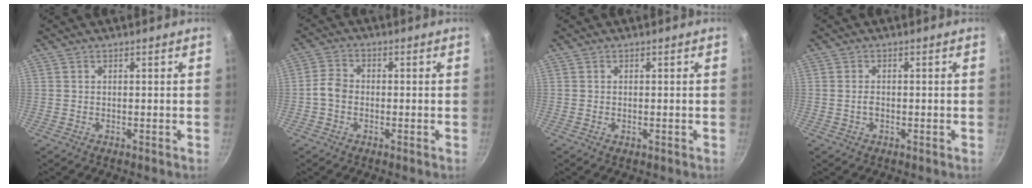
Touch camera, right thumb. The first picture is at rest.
{"total": 3.8, "force": [-1.0, 3.0, 2.2], "torque": [-0.039, 0.018, -0.028]}
{"total": 0.9, "force": [-0.2, 0.5, 0.7], "torque": [-0.014, 0.000, -0.004]}
{"total": 1.6, "force": [-0.4, 1.1, 1.1], "torque": [-0.019, 0.006, -0.006]}